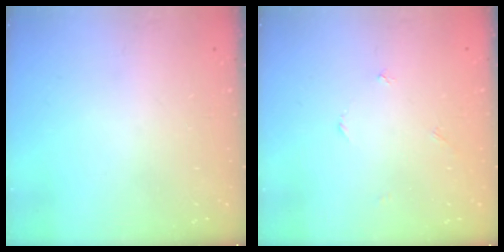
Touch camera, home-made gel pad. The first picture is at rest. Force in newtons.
{"total": 1.5, "press": 1.5, "slide": 0.2}